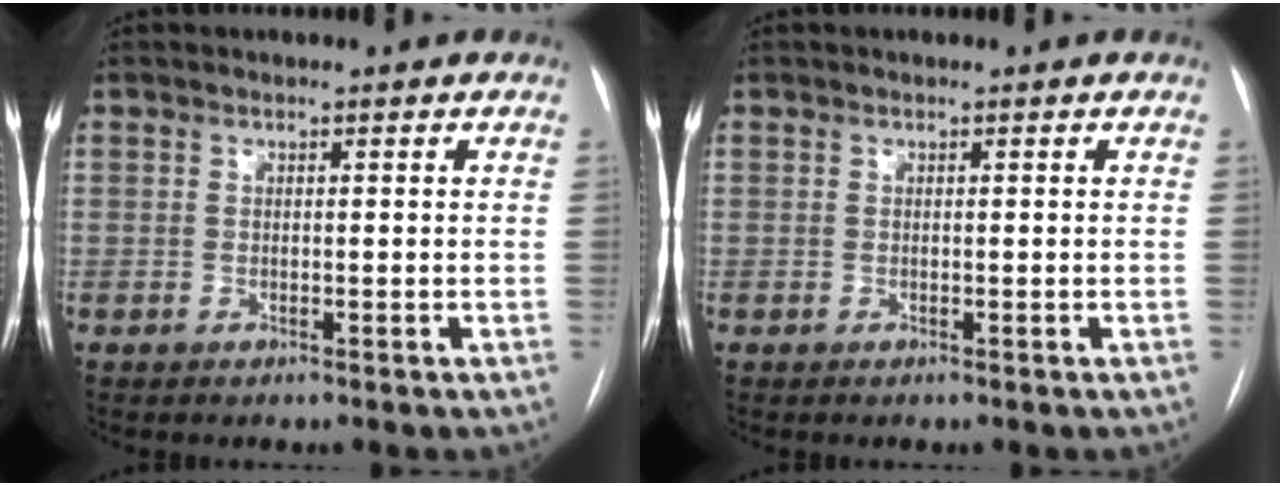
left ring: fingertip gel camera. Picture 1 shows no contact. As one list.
[{"total": 0.0}]